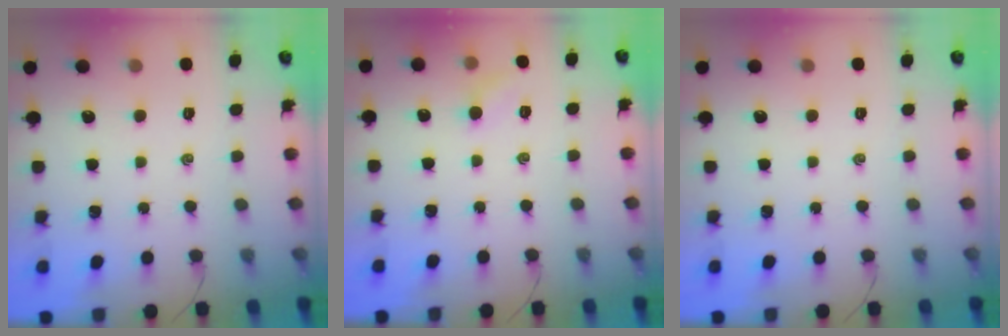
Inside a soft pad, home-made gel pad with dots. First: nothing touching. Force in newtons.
{"total": 5.9, "press": 5.6, "slide": 2.0}
{"total": 0.0}